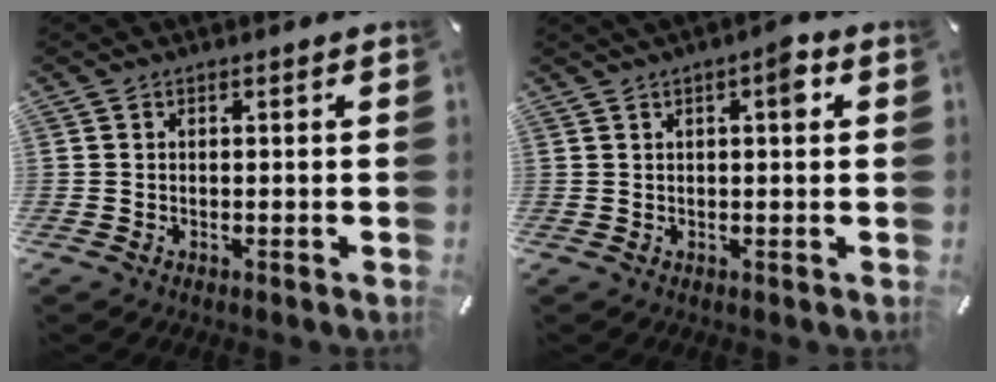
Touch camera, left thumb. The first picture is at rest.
{"total": 4.5, "force": [1.6, 1.5, 4.0], "torque": [-0.050, -0.002, 0.016]}